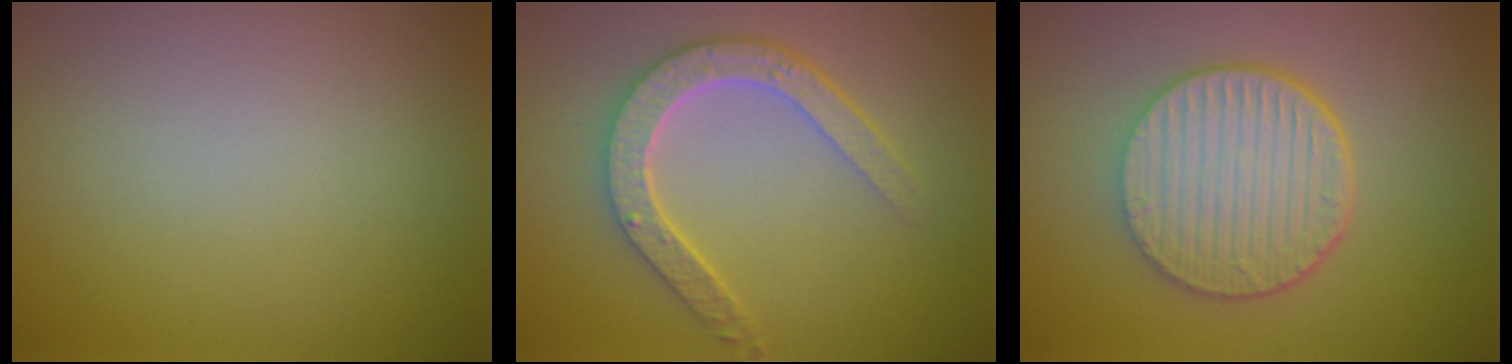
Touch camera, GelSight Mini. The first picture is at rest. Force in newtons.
{"total": 4.6, "press": 3.6, "slide": 2.8}
{"total": 6.5, "press": 4.8, "slide": 4.5}